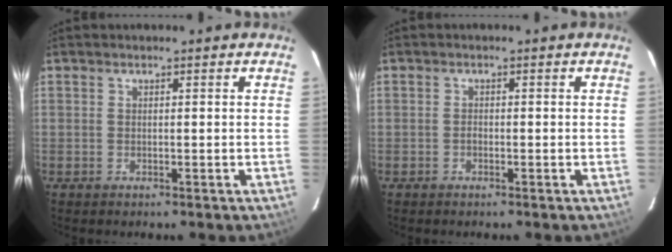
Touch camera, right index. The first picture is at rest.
{"total": 0.7, "force": [-0.4, 0.5, 0.3], "torque": [-0.004, 0.002, -0.009]}